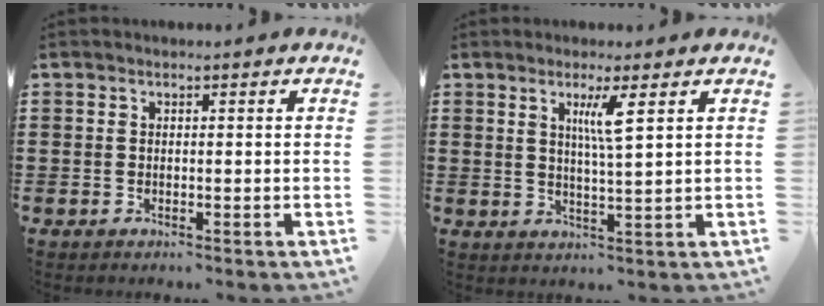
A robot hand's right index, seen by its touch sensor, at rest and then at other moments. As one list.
[{"total": 3.8, "force": [1.8, -0.2, 3.4], "torque": [-0.073, -0.004, 0.027]}]